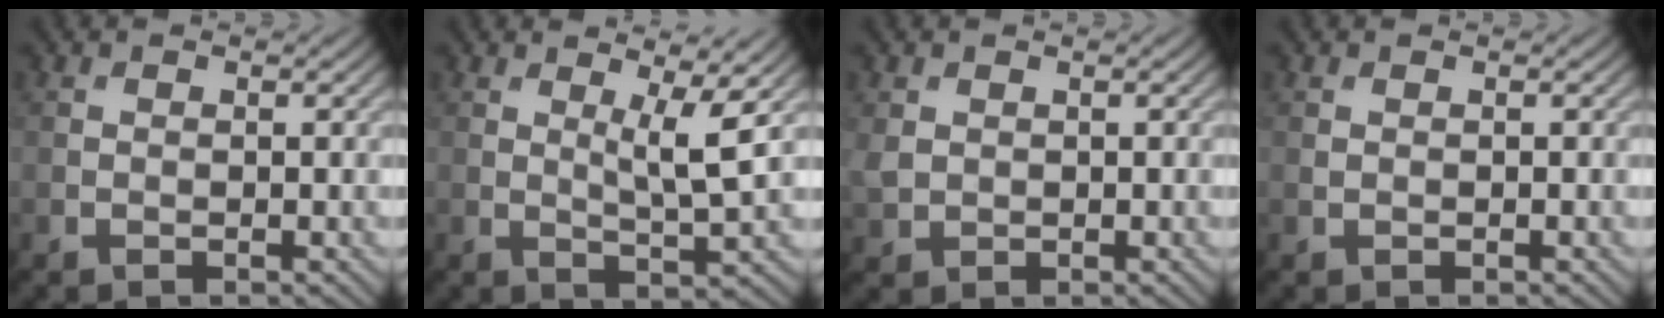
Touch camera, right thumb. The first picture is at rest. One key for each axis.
{"total": 4.6, "fx": 1.7, "fy": 0.5, "fz": 4.2, "tx": -0.083, "ty": -0.002, "tz": 0.034}
{"total": 1.9, "fx": 0.7, "fy": 1.6, "fz": 0.8, "tx": -0.026, "ty": -0.001, "tz": 0.015}
{"total": 0.0}